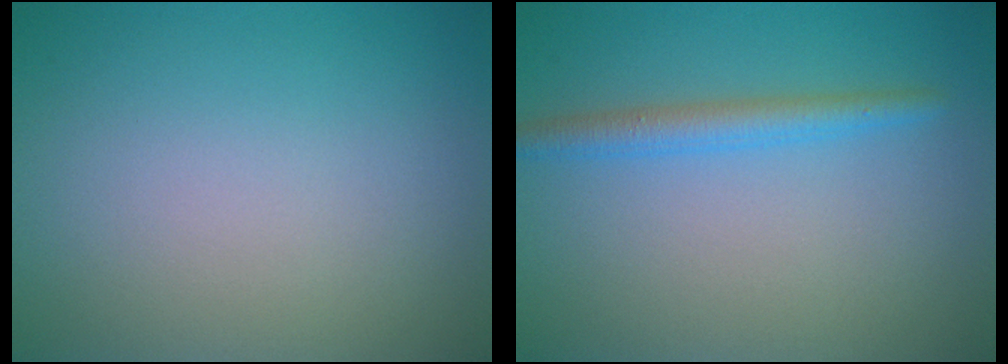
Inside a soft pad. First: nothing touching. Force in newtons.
{"total": 2.4, "press": 2.4, "slide": 0.2}